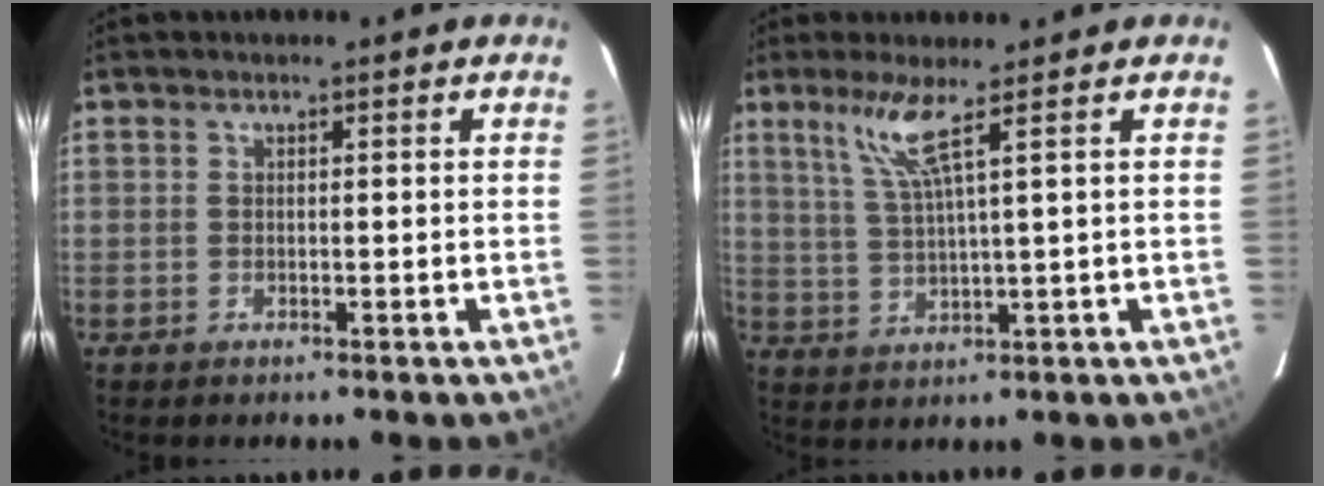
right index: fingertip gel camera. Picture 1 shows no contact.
{"total": 5.7, "force": [3.4, -0.9, 4.5], "torque": [-0.090, -0.006, 0.074]}